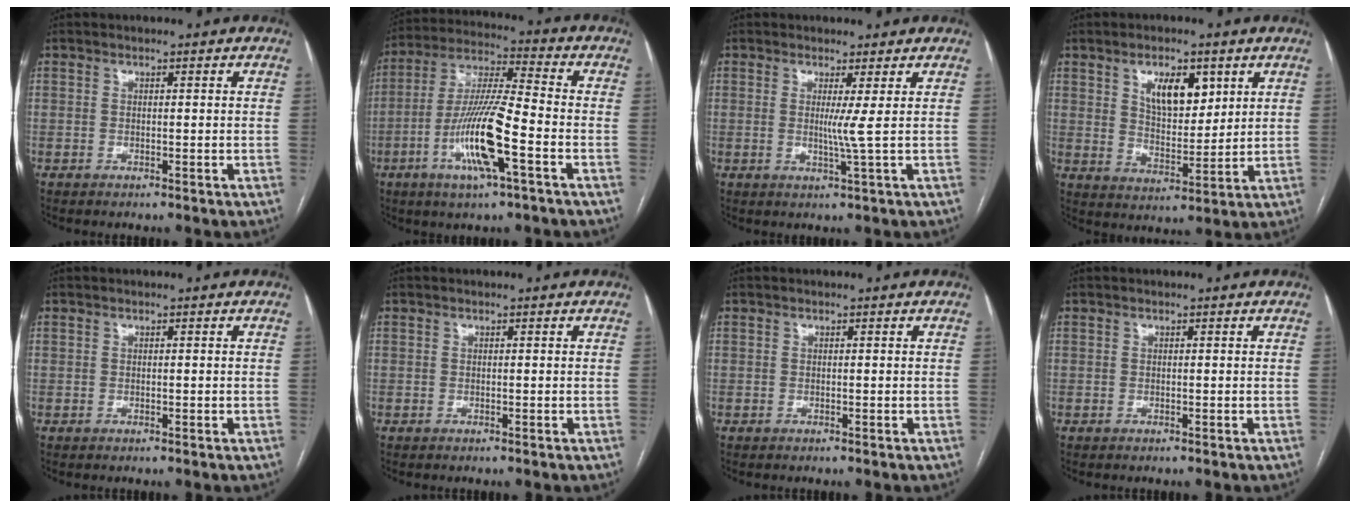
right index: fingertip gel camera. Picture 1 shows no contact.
{"total": 13.9, "force": [-4.8, 1.1, 13.0], "torque": [-0.260, -0.006, -0.092]}
{"total": 2.5, "force": [0.4, -1.1, 2.2], "torque": [-0.041, -0.009, 0.009]}
{"total": 8.1, "force": [3.8, 3.9, 6.1], "torque": [-0.100, 0.001, 0.070]}
{"total": 0.0}
{"total": 0.0}
{"total": 0.0}
{"total": 0.0}